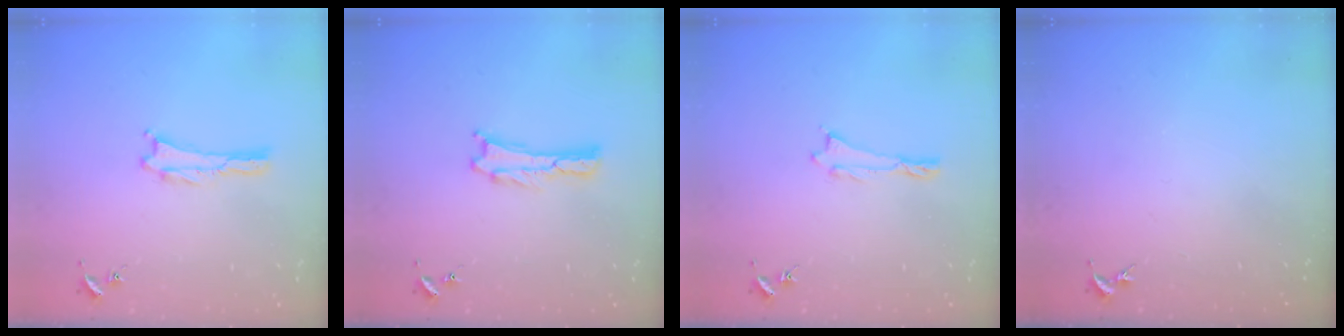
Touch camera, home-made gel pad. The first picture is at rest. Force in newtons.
{"total": 0.0}
{"total": 0.0}
{"total": 0.0}